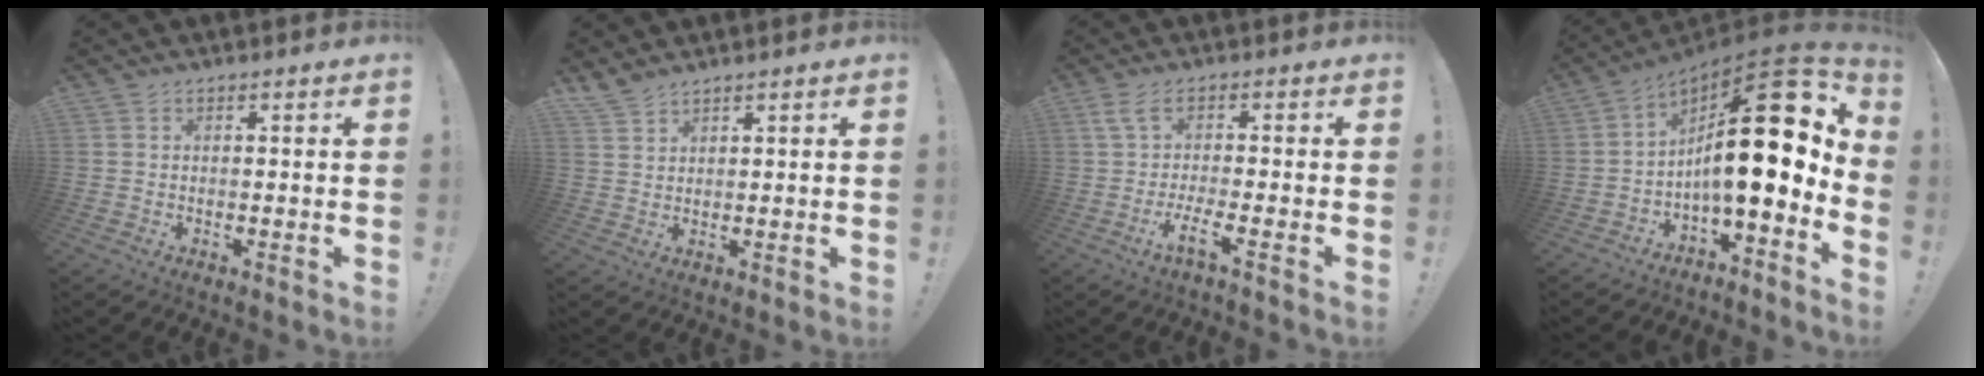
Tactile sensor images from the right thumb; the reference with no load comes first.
{"total": 3.7, "force": [3.3, 0.9, 1.3], "torque": [-0.026, -0.022, 0.064]}
{"total": 6.6, "force": [-1.0, 0.3, 6.5], "torque": [-0.138, -0.011, -0.022]}
{"total": 22.7, "force": [3.7, 6.8, 21.3], "torque": [-0.345, -0.027, 0.060]}